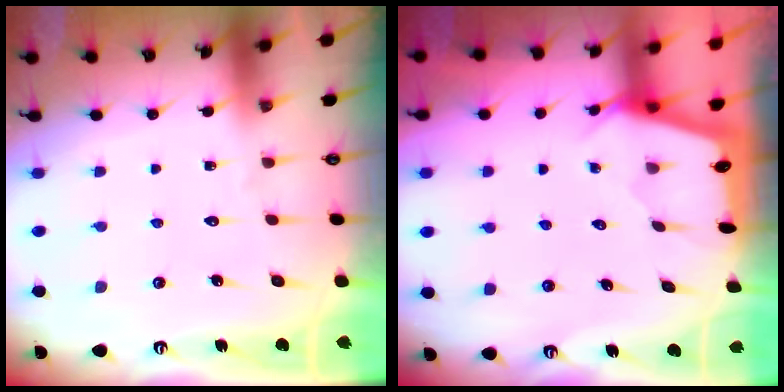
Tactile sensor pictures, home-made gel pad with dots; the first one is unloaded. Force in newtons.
{"total": 2.3, "press": 2.3, "slide": 0.3}